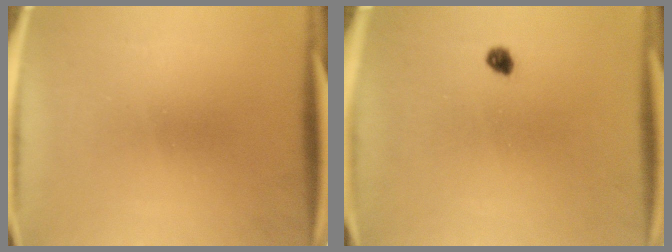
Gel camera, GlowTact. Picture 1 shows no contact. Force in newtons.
{"total": 1.7}